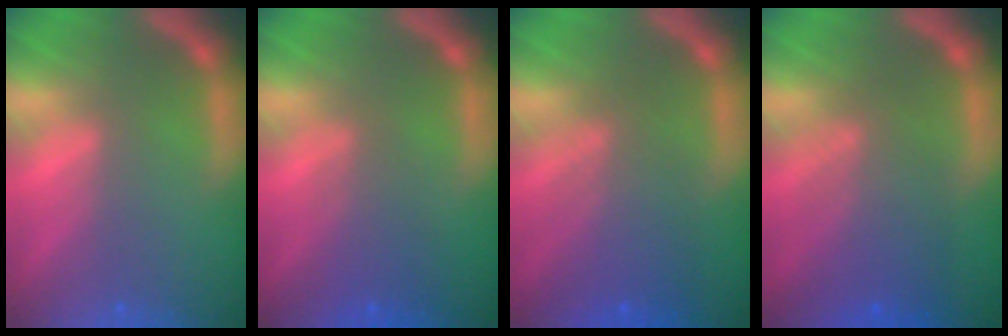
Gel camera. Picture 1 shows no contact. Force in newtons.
{"total": 3.1}
{"total": 5.6}
{"total": 6.1}